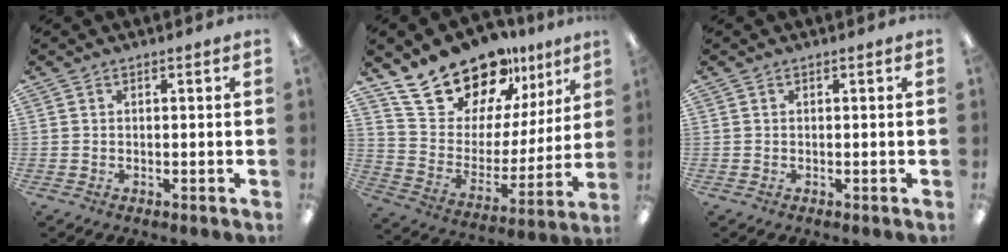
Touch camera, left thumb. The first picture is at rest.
{"total": 21.7, "force": [17.4, 10.6, 7.5], "torque": [-0.139, -0.124, 0.320]}
{"total": 0.0}